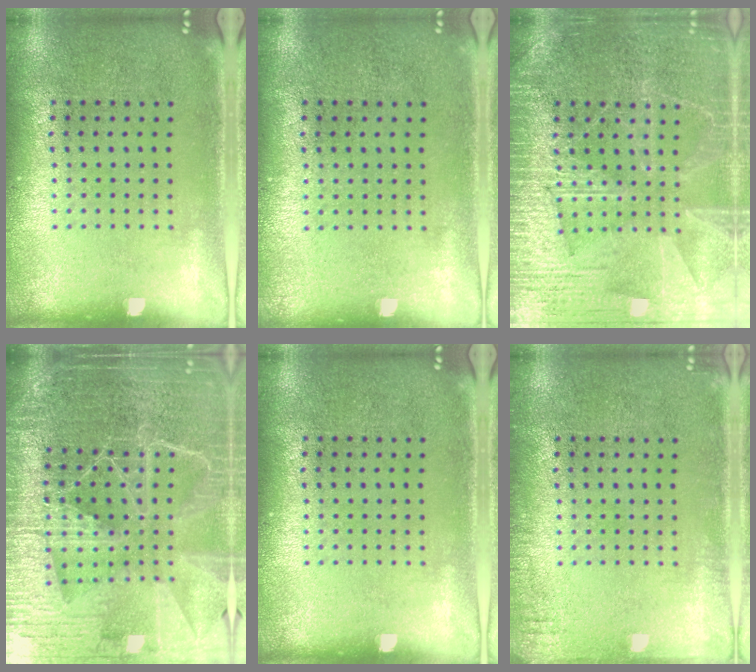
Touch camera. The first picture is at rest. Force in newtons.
{"total": 0.0}
{"total": 6.1, "press": 6.0, "slide": 0.8}
{"total": 6.1, "press": 5.3, "slide": 3.0}
{"total": 0.0}
{"total": 1.4, "press": 1.4, "slide": 0.1}